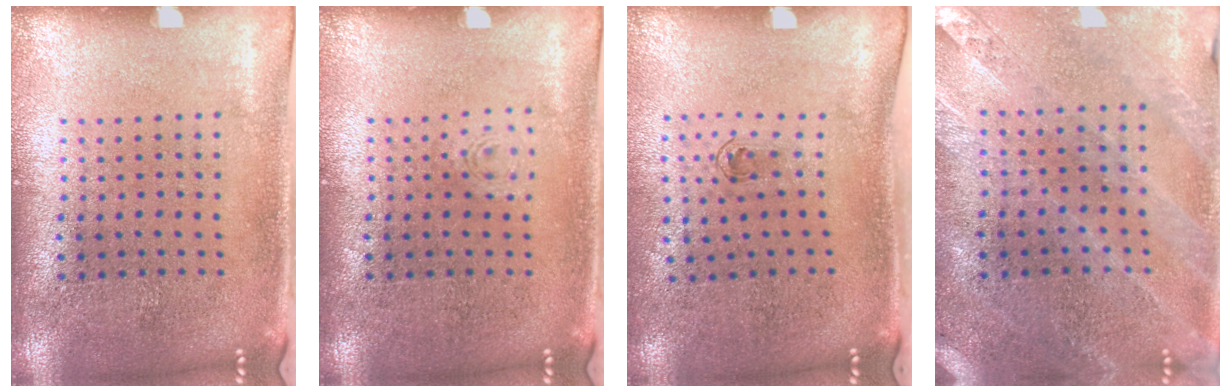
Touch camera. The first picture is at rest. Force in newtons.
{"total": 0.8, "press": 0.8, "slide": 0.2}
{"total": 0.6, "press": 0.3, "slide": 0.5}
{"total": 0.6, "press": 0.6, "slide": 0.2}